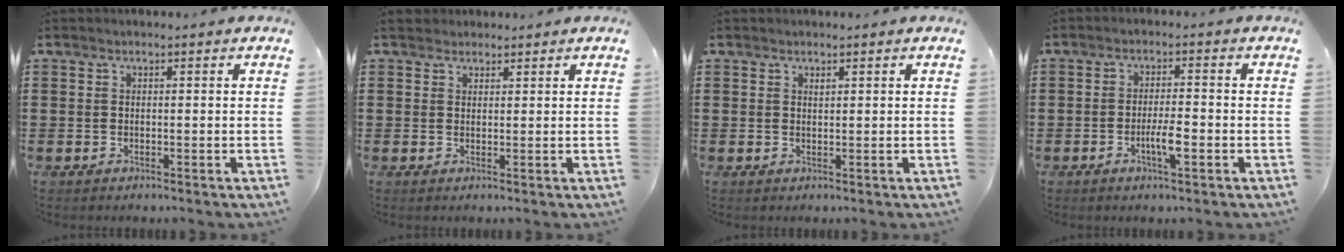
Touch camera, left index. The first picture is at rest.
{"total": 1.7, "force": [1.5, 0.8, 0.1], "torque": [-0.006, 0.005, 0.031]}
{"total": 0.5, "force": [0.4, 0.2, 0.2], "torque": [-0.005, 0.001, 0.009]}
{"total": 4.0, "force": [-1.5, 0.9, 3.6], "torque": [-0.067, 0.004, -0.029]}